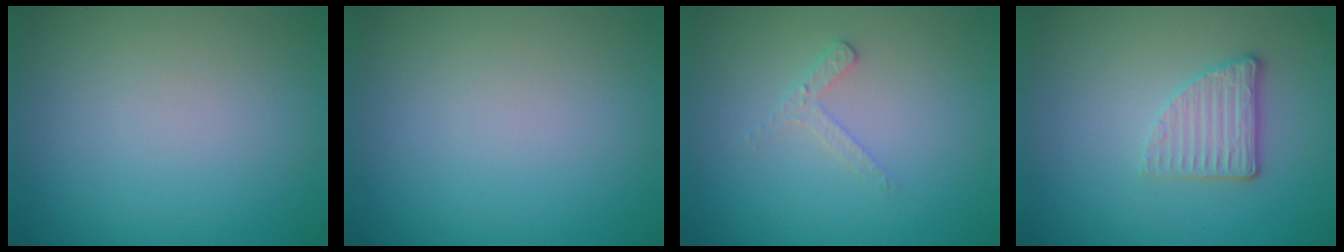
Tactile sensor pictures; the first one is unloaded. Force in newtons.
{"total": 0.0}
{"total": 1.6, "press": 1.5, "slide": 0.4}
{"total": 2.7, "press": 2.3, "slide": 1.4}